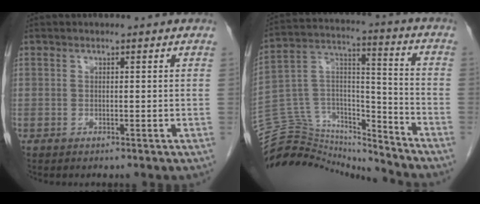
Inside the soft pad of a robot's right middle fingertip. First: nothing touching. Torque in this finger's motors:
{"motor_torque": [-0.51, -0.50, -0.39, -0.16]}